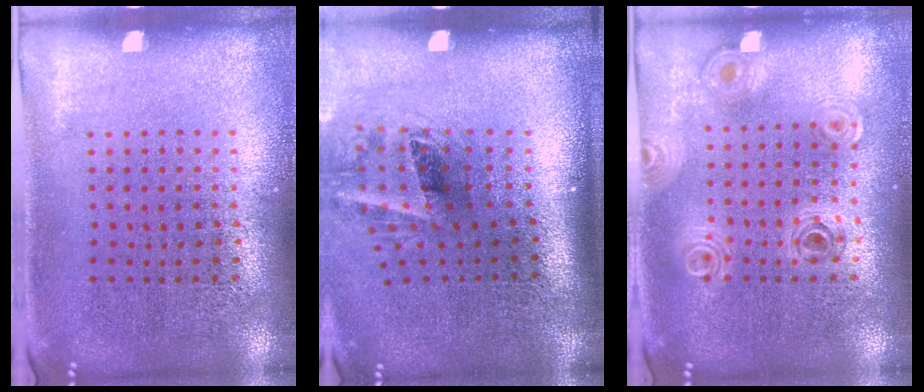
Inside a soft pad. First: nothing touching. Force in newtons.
{"total": 2.1, "press": 1.3, "slide": 1.6}
{"total": 0.8, "press": 0.8, "slide": 0.2}